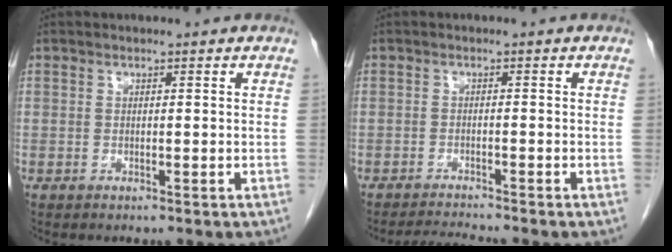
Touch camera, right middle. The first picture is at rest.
{"total": 2.9, "force": [-2.7, -1.2, 0.0], "torque": [-0.007, -0.019, -0.047]}